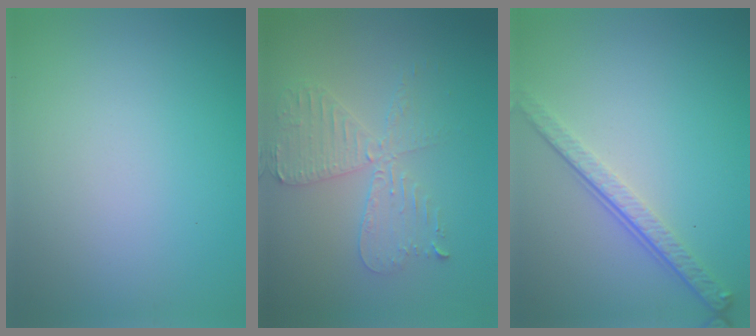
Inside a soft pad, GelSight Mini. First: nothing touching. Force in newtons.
{"total": 4.0, "press": 3.5, "slide": 2.0}
{"total": 3.9, "press": 2.7, "slide": 2.8}